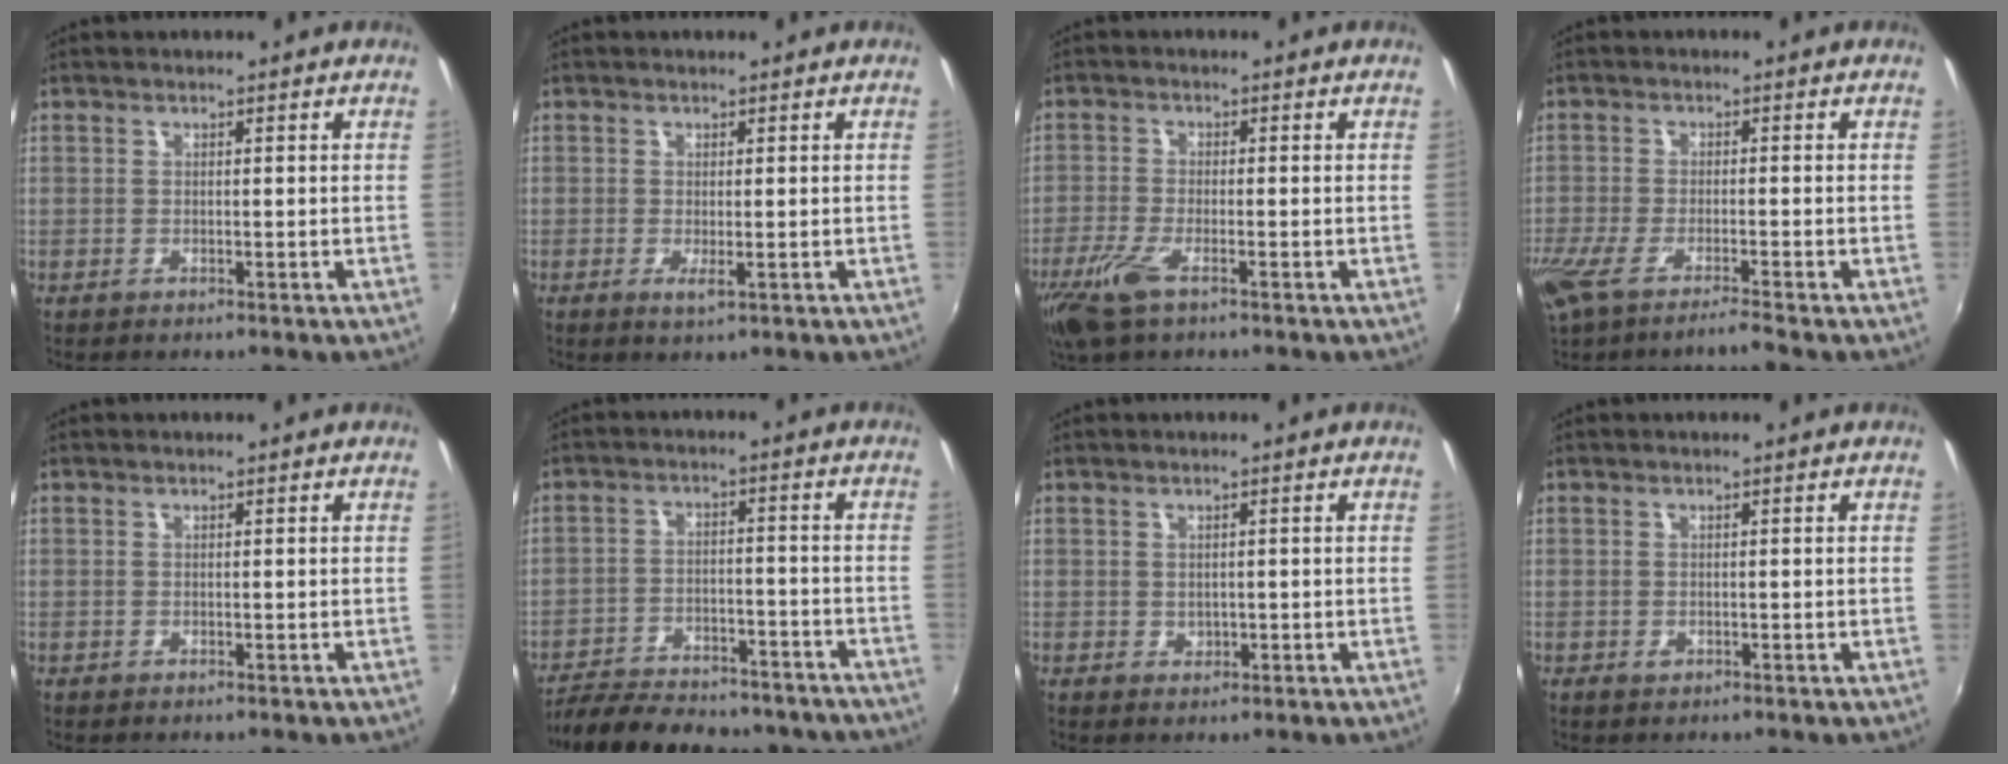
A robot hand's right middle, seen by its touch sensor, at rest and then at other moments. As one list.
[{"total": 1.5, "force": [-0.2, 0.0, 1.5], "torque": [-0.030, -0.006, -0.003]}, {"total": 7.0, "force": [-4.2, 2.0, 5.3], "torque": [-0.129, -0.022, -0.082]}, {"total": 7.0, "force": [-5.2, 0.3, 4.7], "torque": [-0.106, -0.033, -0.098]}, {"total": 0.0}, {"total": 22.9, "force": [-19.6, 7.5, 9.1], "torque": [-0.187, 0.000, -0.252]}, {"total": 1.0, "force": [0.1, 0.9, 0.3], "torque": [0.000, 0.001, 0.003]}, {"total": 0.9, "force": [-0.4, 0.7, 0.4], "torque": [-0.005, -0.004, -0.007]}]